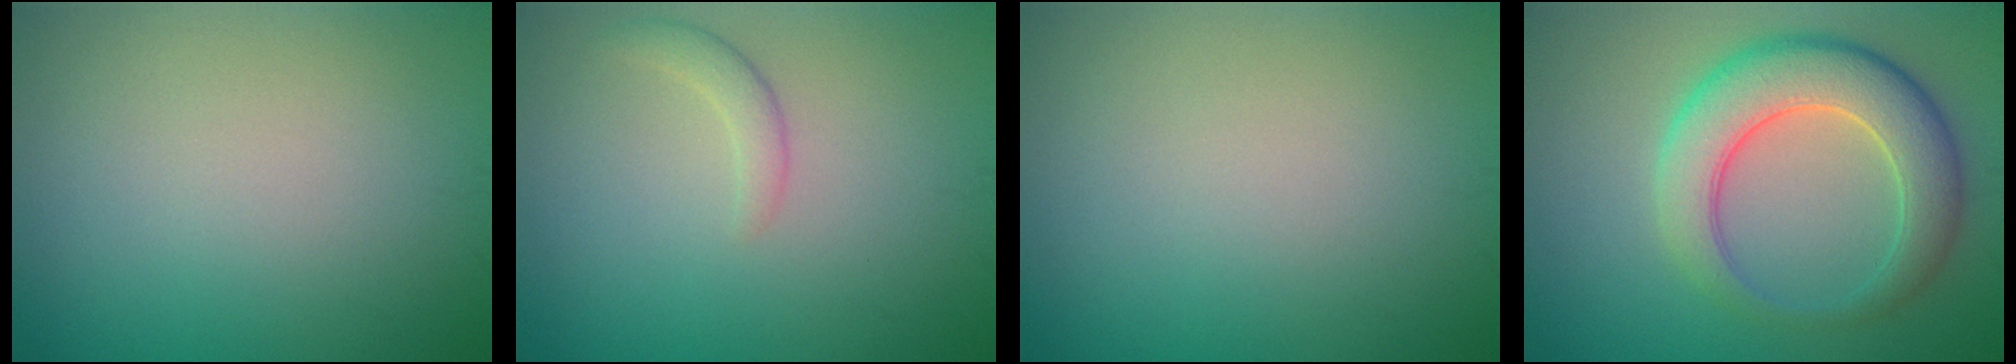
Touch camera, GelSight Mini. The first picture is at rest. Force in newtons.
{"total": 1.4, "press": 1.4, "slide": 0.1}
{"total": 0.0}
{"total": 7.1, "press": 7.1, "slide": 0.5}